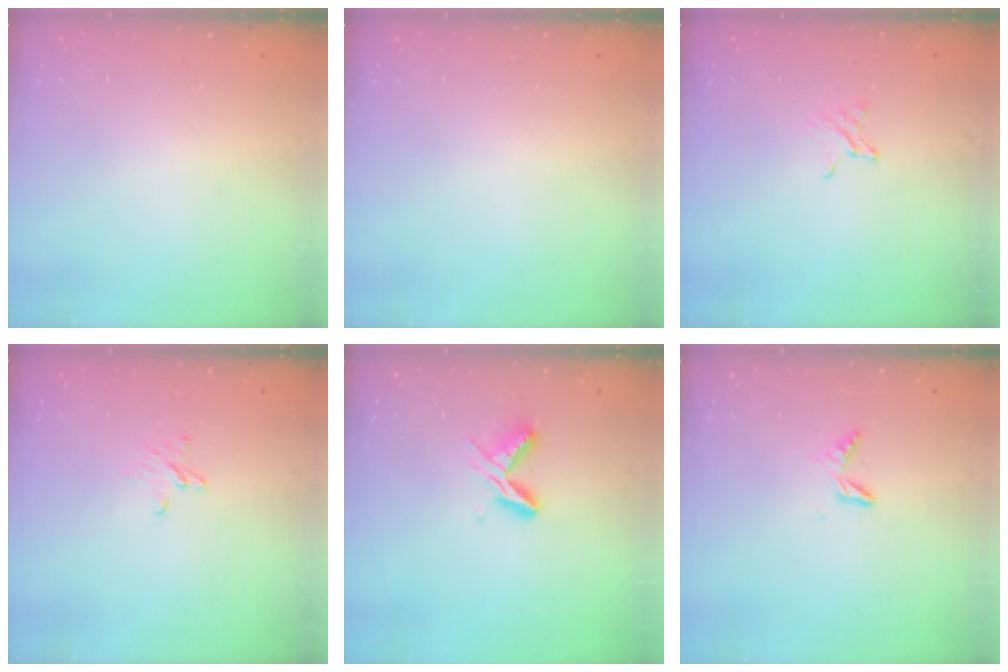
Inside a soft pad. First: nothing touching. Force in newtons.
{"total": 0.0}
{"total": 1.9, "press": 1.9, "slide": 0.3}
{"total": 4.1, "press": 4.1, "slide": 0.4}
{"total": 5.4, "press": 5.3, "slide": 0.6}
{"total": 4.6, "press": 4.6, "slide": 0.4}